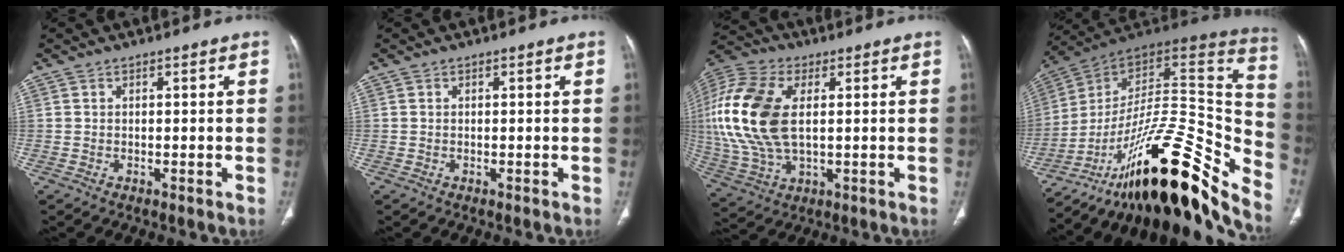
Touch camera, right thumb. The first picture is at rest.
{"total": 0.0}
{"total": 20.0, "force": [2.6, 11.3, 16.3], "torque": [-0.371, -0.001, 0.047]}
{"total": 31.1, "force": [-21.8, 8.0, 20.6], "torque": [-0.217, 0.098, -0.334]}